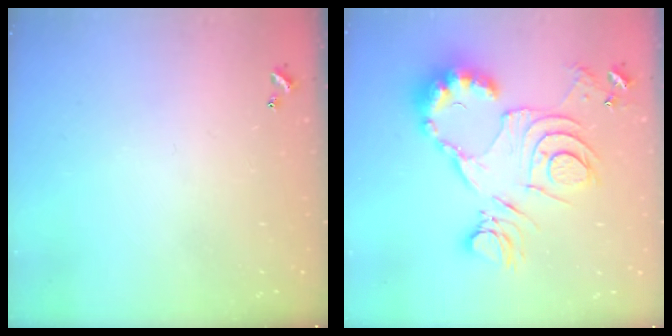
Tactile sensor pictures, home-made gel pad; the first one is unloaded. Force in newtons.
{"total": 17.7, "press": 17.6, "slide": 1.4}